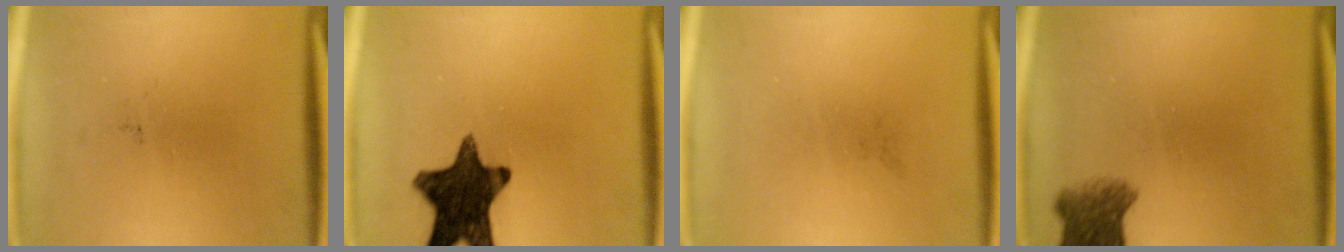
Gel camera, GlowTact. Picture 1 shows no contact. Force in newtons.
{"total": 14.8}
{"total": 0.0}
{"total": 5.0}